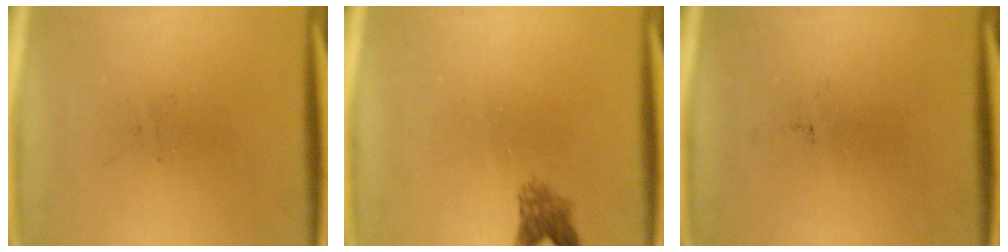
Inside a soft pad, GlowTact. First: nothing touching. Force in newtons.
{"total": 2.4}
{"total": 0.0}